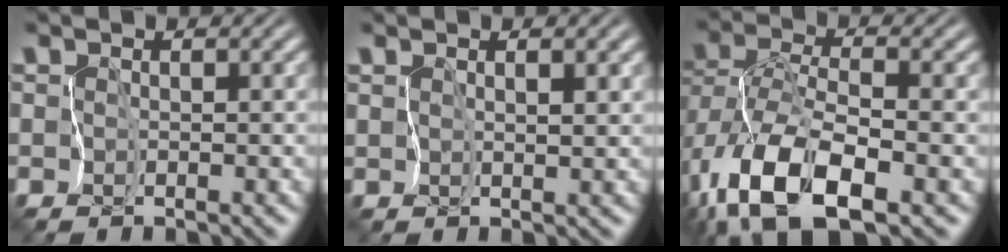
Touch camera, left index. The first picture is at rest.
{"total": 1.3, "force": [1.0, 0.1, 0.8], "torque": [-0.009, 0.002, 0.027]}
{"total": 10.1, "force": [-4.8, 4.3, 7.8], "torque": [-0.163, -0.007, -0.086]}